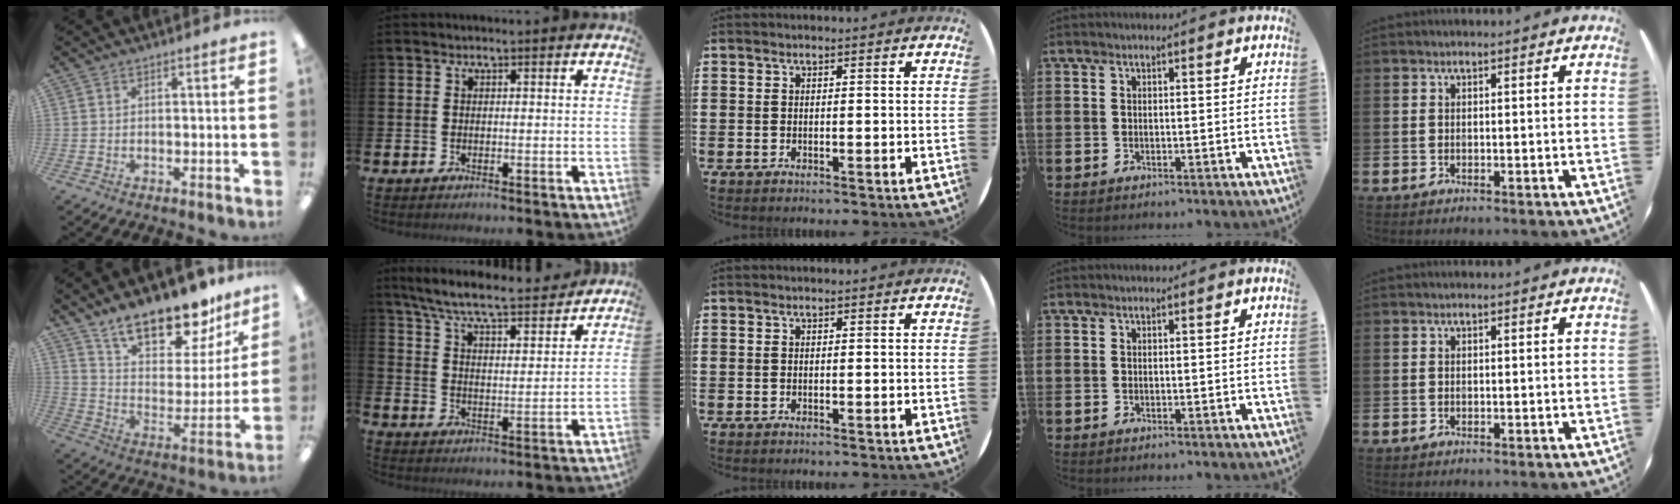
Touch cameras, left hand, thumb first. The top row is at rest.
{"thumb": {"total": 18.7, "force": [15.7, 7.0, 7.5], "torque": [-0.122, -0.112, 0.275]}, "index": {"total": 7.8, "force": [7.1, 0.8, 2.9], "torque": [-0.089, -0.044, 0.123]}}